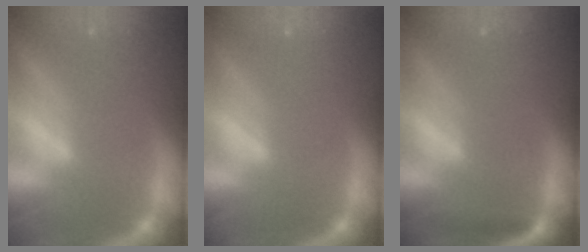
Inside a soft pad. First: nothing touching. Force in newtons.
{"total": 0.0}
{"total": 1.9}